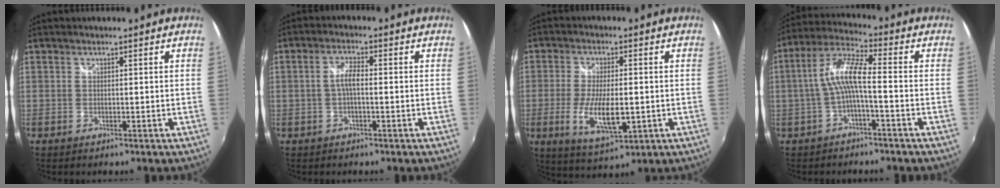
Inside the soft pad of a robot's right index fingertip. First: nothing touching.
{"total": 3.4, "force": [-0.7, 0.9, 3.2], "torque": [-0.067, 0.010, -0.013]}
{"total": 10.2, "force": [-2.2, 3.6, 9.3], "torque": [-0.185, -0.020, -0.034]}
{"total": 8.0, "force": [-1.5, 1.3, 7.7], "torque": [-0.175, 0.018, -0.027]}